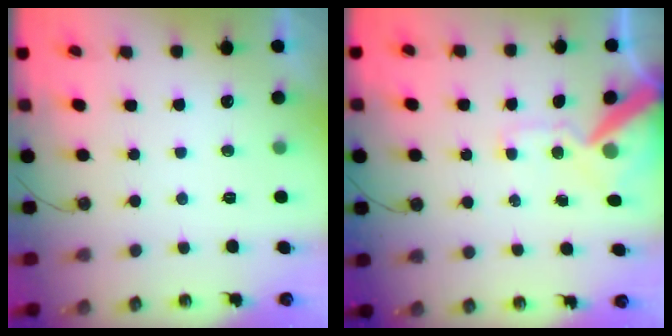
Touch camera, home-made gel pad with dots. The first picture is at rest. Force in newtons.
{"total": 13.1, "press": 12.9, "slide": 2.2}